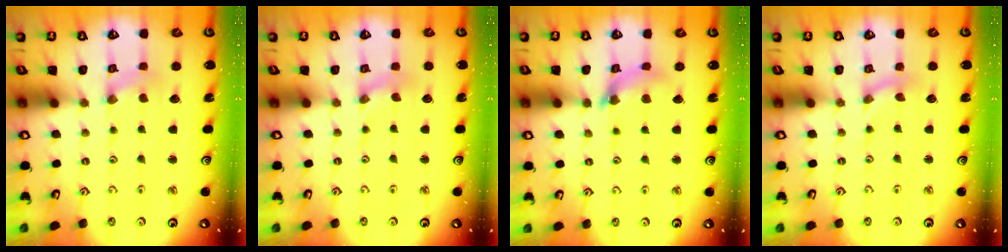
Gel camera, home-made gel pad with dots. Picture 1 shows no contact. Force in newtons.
{"total": 0.0}
{"total": 7.1, "press": 7.1, "slide": 0.7}
{"total": 0.0}